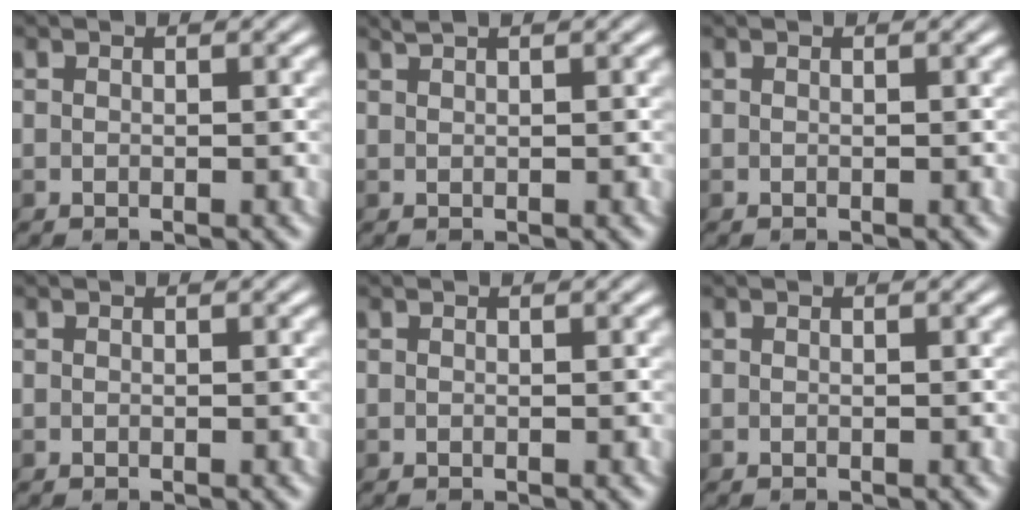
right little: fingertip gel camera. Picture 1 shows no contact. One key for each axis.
{"total": 1.1, "fx": 0.9, "fy": 0.3, "fz": 0.6, "tx": -0.009, "ty": 0.001, "tz": 0.011}
{"total": 0.0}
{"total": 0.0}
{"total": 0.0}
{"total": 0.0}